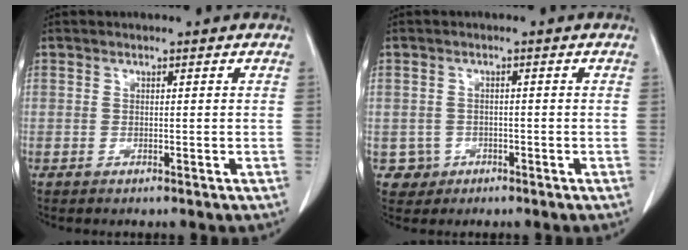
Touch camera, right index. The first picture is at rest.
{"total": 3.0, "force": [-0.9, 2.8, -0.3], "torque": [0.016, 0.014, -0.012]}